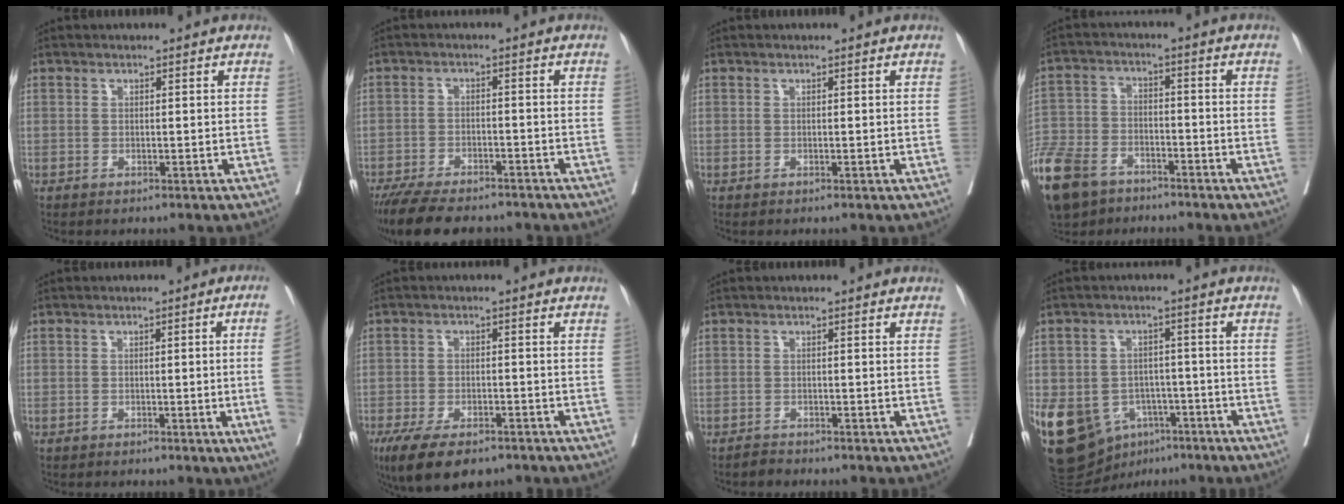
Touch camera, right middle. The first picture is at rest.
{"total": 12.8, "force": [-10.9, 3.9, 5.5], "torque": [-0.097, -0.008, -0.162]}
{"total": 0.0}
{"total": 16.8, "force": [-11.8, 8.8, 8.2], "torque": [-0.222, -0.024, -0.212]}
{"total": 6.7, "force": [-1.2, -1.3, 6.5], "torque": [-0.068, -0.005, -0.020]}
{"total": 9.9, "force": [-7.1, 3.7, 5.9], "torque": [-0.096, -0.012, -0.112]}
{"total": 1.1, "force": [-1.0, 0.3, -0.2], "torque": [0.003, -0.003, -0.021]}
{"total": 16.6, "force": [-7.6, 12.3, 8.2], "torque": [-0.181, 0.010, -0.108]}